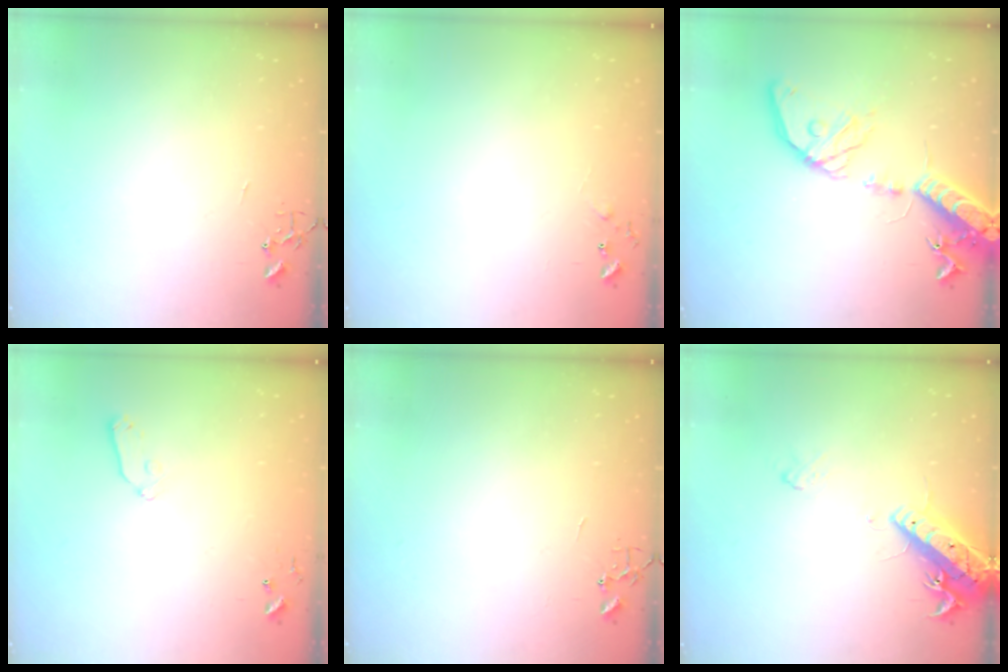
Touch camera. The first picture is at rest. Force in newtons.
{"total": 5.1, "press": 5.0, "slide": 0.8}
{"total": 19.5, "press": 19.2, "slide": 3.6}
{"total": 6.8, "press": 6.7, "slide": 0.8}
{"total": 0.0}
{"total": 15.1, "press": 14.7, "slide": 3.5}